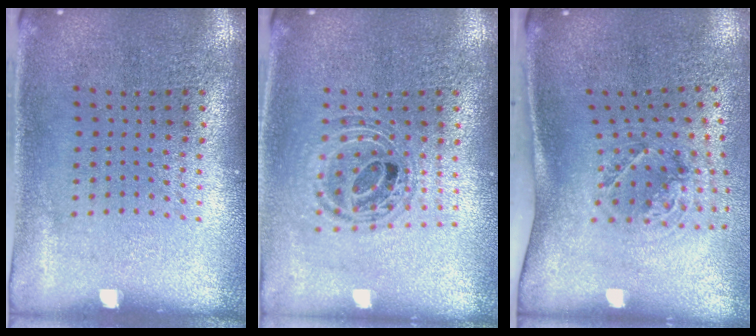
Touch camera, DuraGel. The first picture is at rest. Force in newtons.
{"total": 0.9, "press": 0.9, "slide": 0.2}
{"total": 1.4, "press": 1.2, "slide": 0.8}